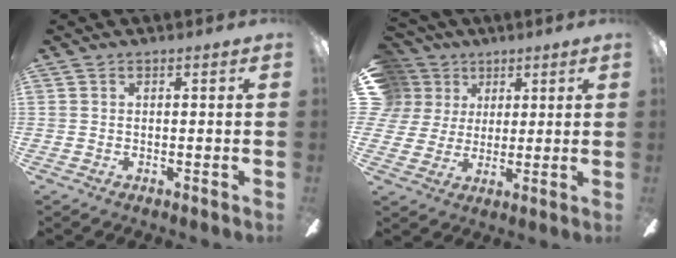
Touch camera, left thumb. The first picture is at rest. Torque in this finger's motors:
{"motor_torque": [0.17, 0.26, -0.14, 0.30, 0.08]}